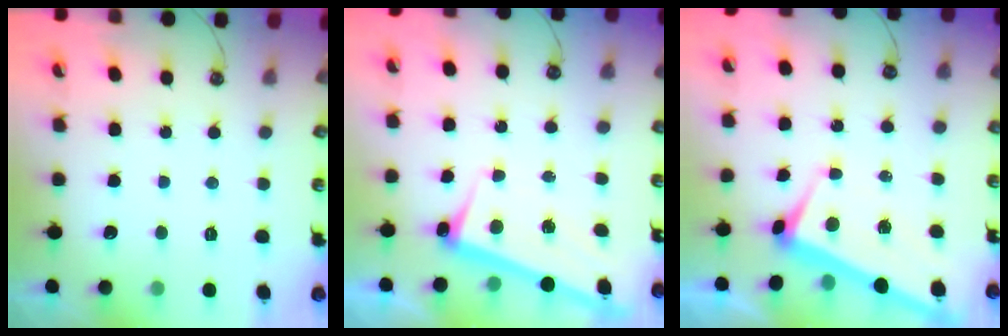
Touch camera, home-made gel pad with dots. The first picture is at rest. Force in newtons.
{"total": 2.7, "press": 2.6, "slide": 0.5}
{"total": 1.0, "press": 0.8, "slide": 0.5}